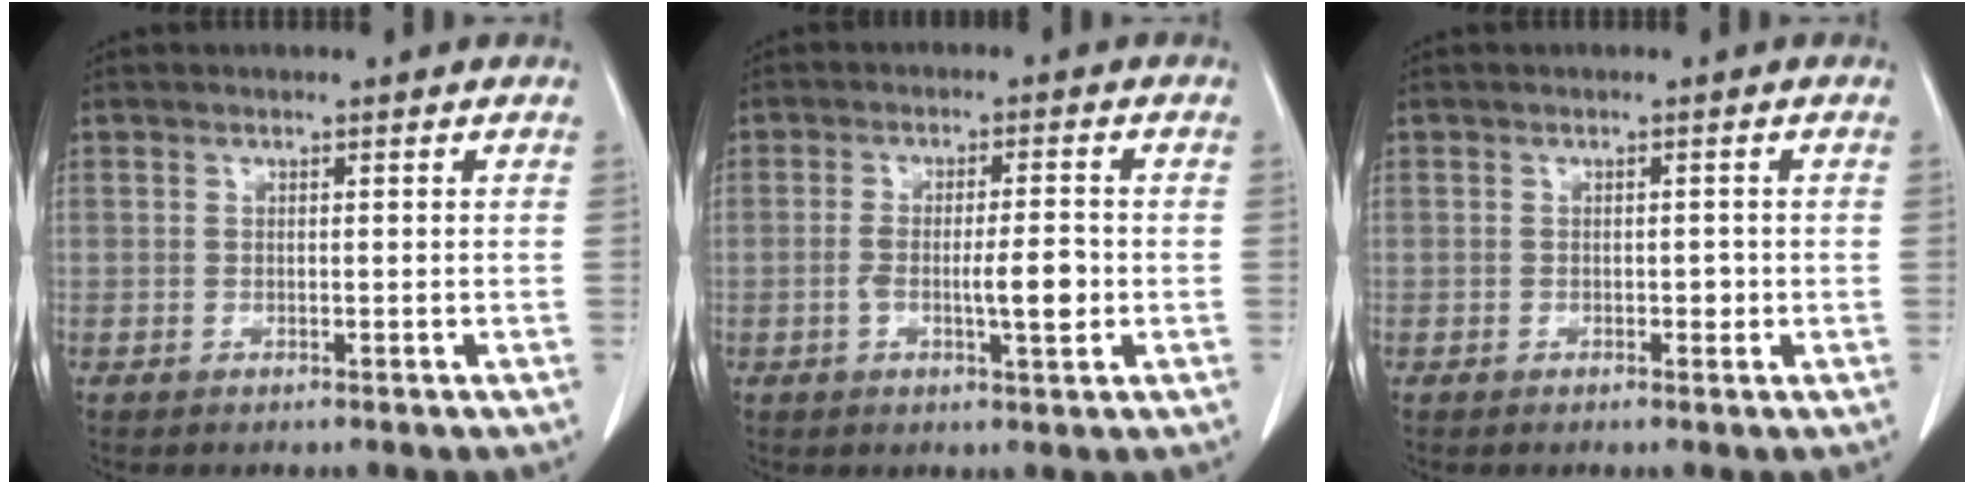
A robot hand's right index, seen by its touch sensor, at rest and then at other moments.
{"total": 5.7, "force": [-1.1, 0.9, 5.5], "torque": [-0.095, -0.001, -0.016]}
{"total": 1.2, "force": [-0.2, 0.7, 0.9], "torque": [-0.010, 0.002, -0.002]}